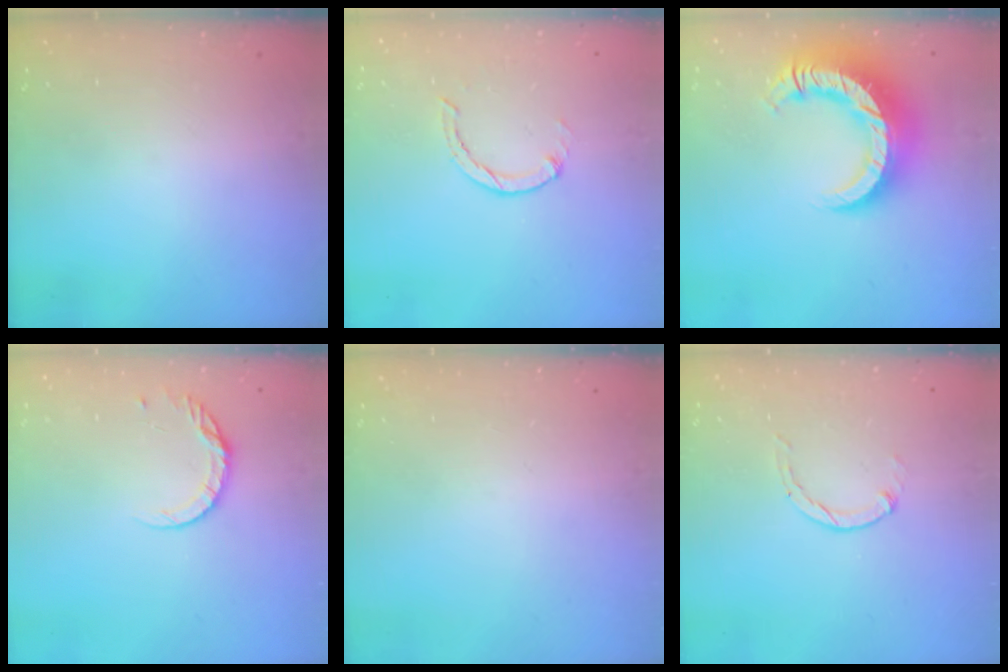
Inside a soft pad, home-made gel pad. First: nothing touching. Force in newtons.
{"total": 1.0, "press": 0.9, "slide": 0.3}
{"total": 15.7, "press": 15.6, "slide": 1.7}
{"total": 7.9, "press": 7.8, "slide": 0.9}
{"total": 0.0}
{"total": 0.8, "press": 0.7, "slide": 0.2}